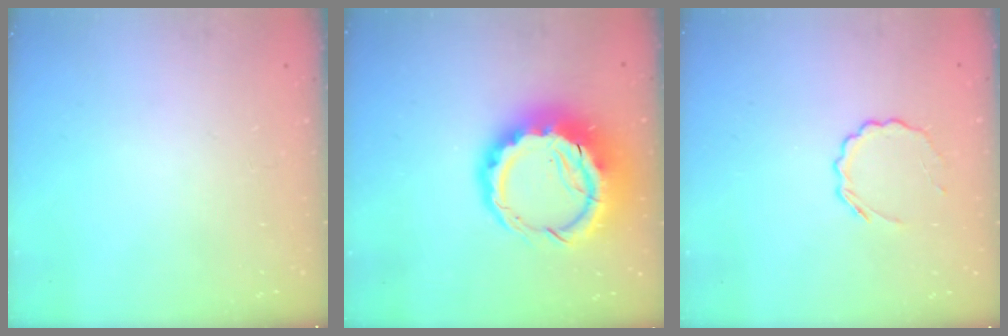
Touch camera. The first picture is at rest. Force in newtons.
{"total": 14.6, "press": 14.3, "slide": 3.0}
{"total": 5.5, "press": 5.2, "slide": 1.6}